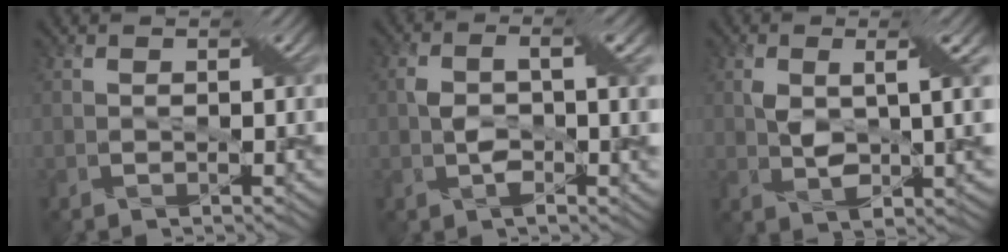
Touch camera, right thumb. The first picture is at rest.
{"total": 5.6, "force": [-0.2, 2.5, 5.0], "torque": [-0.085, 0.000, -0.008]}
{"total": 5.5, "force": [0.8, 1.7, 5.2], "torque": [-0.091, 0.005, 0.016]}